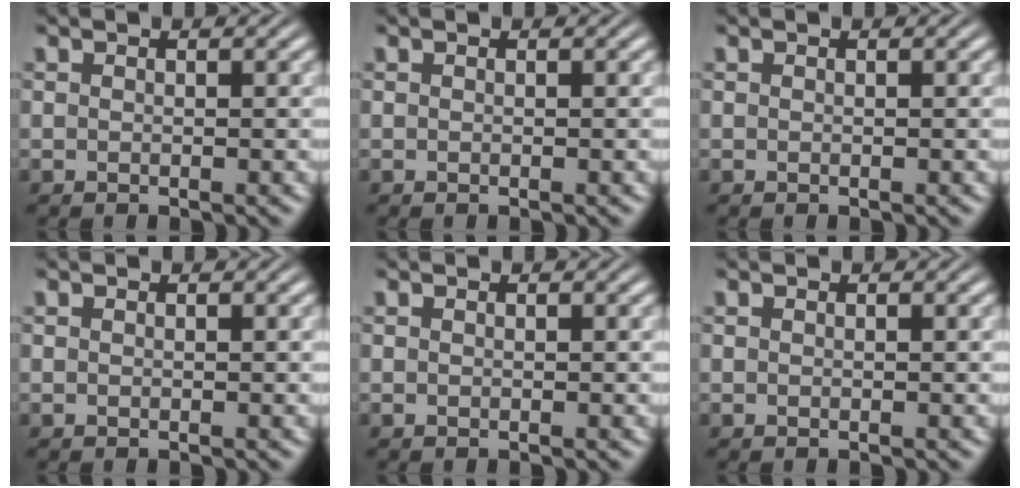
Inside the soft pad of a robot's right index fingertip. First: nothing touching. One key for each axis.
{"total": 0.0}
{"total": 0.0}
{"total": 0.0}
{"total": 0.0}
{"total": 0.0}